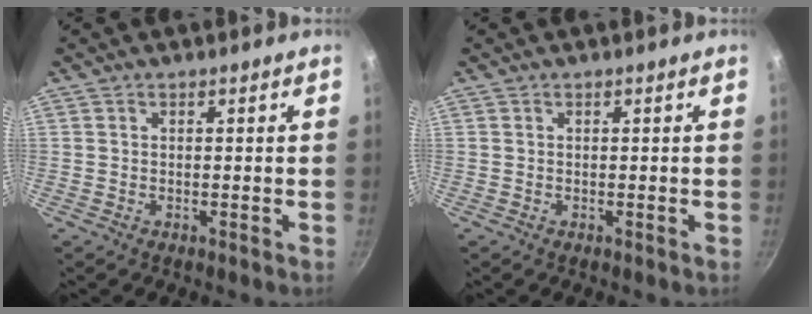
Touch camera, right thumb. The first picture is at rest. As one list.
[{"total": 0.0}]